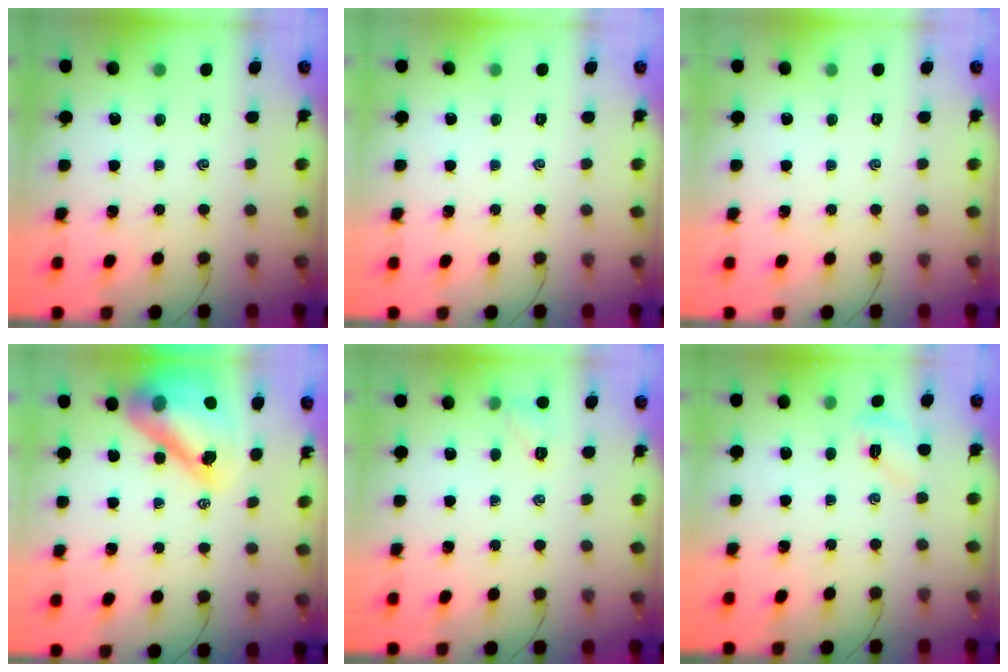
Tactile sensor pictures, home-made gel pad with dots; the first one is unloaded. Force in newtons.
{"total": 0.0}
{"total": 0.0}
{"total": 18.2, "press": 17.4, "slide": 5.3}
{"total": 6.0, "press": 5.9, "slide": 1.2}
{"total": 5.5, "press": 5.3, "slide": 1.4}